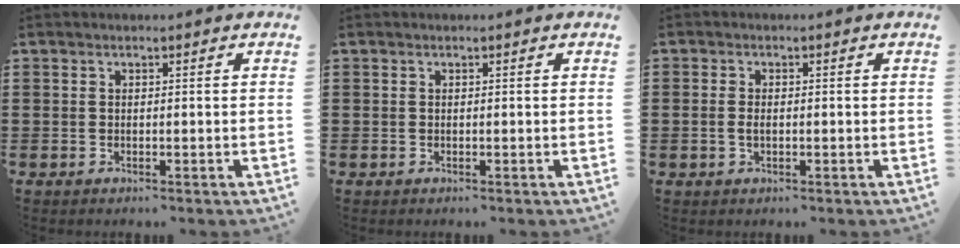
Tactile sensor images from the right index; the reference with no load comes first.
{"total": 0.0}
{"total": 1.4, "force": [-0.2, 0.6, 1.2], "torque": [-0.032, -0.002, -0.007]}